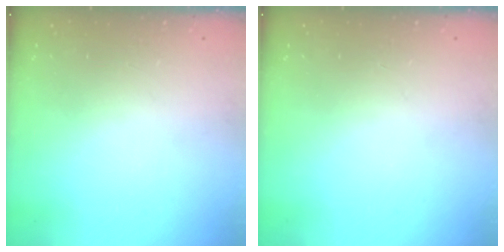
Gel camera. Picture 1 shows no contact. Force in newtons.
{"total": 0.0}